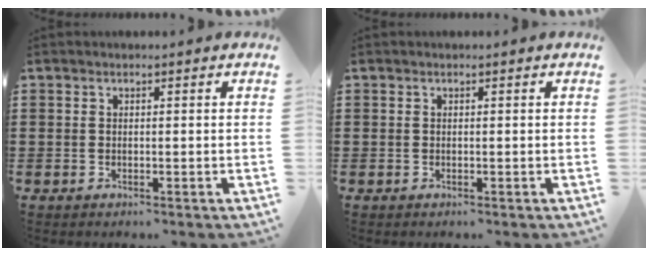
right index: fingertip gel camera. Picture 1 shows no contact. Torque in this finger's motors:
{"motor_torque": [0.00, 0.00, 0.00, 0.00]}